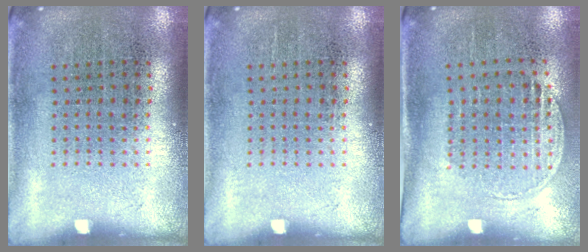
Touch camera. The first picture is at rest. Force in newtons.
{"total": 0.0}
{"total": 1.5, "press": 1.3, "slide": 0.8}